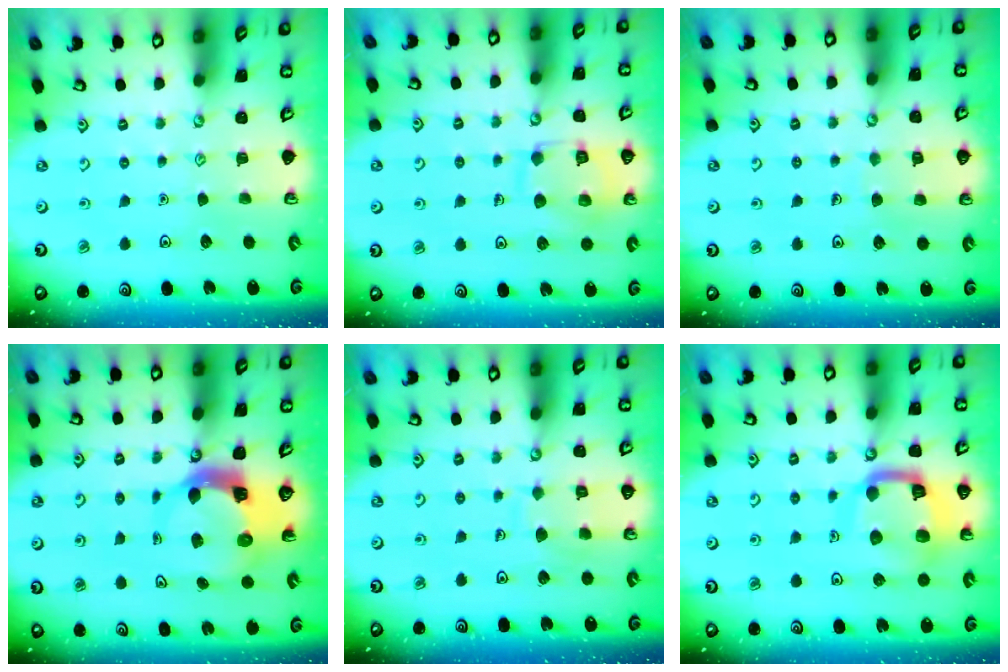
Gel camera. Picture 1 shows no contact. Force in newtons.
{"total": 12.8, "press": 12.8, "slide": 1.2}
{"total": 5.2, "press": 5.2, "slide": 0.3}
{"total": 6.3, "press": 6.3, "slide": 0.6}
{"total": 7.7, "press": 7.7, "slide": 0.8}
{"total": 13.5, "press": 13.4, "slide": 1.3}